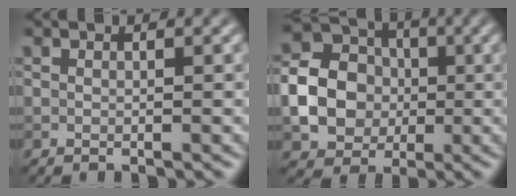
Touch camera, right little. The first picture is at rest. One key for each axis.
{"total": 6.8, "fx": -0.9, "fy": 5.7, "fz": 3.6, "tx": -0.071, "ty": 0.007, "tz": -0.028}